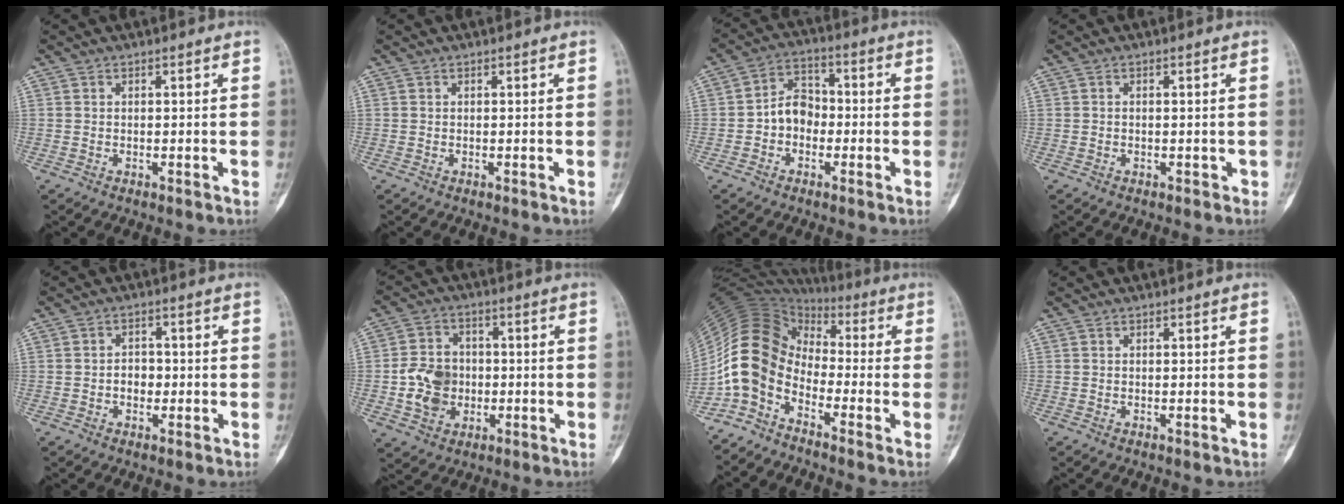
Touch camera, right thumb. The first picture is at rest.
{"total": 0.0}
{"total": 6.8, "force": [-1.4, 5.4, 4.0], "torque": [-0.043, 0.029, -0.039]}
{"total": 0.6, "force": [-0.2, 0.5, 0.3], "torque": [-0.004, 0.002, -0.002]}
{"total": 3.1, "force": [-0.6, 2.5, 1.8], "torque": [-0.012, 0.009, -0.012]}
{"total": 9.7, "force": [-1.4, 8.1, 5.3], "torque": [-0.074, 0.013, -0.024]}
{"total": 11.2, "force": [-4.9, 7.6, 6.6], "torque": [-0.120, 0.070, -0.115]}
{"total": 0.0}